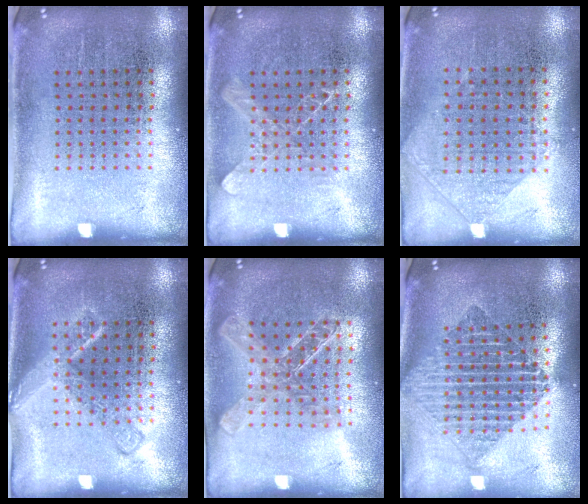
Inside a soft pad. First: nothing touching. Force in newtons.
{"total": 1.1, "press": 1.1, "slide": 0.2}
{"total": 0.9, "press": 0.9, "slide": 0.3}
{"total": 2.2, "press": 2.2, "slide": 0.4}
{"total": 1.7, "press": 1.5, "slide": 0.8}
{"total": 1.8, "press": 1.5, "slide": 1.0}